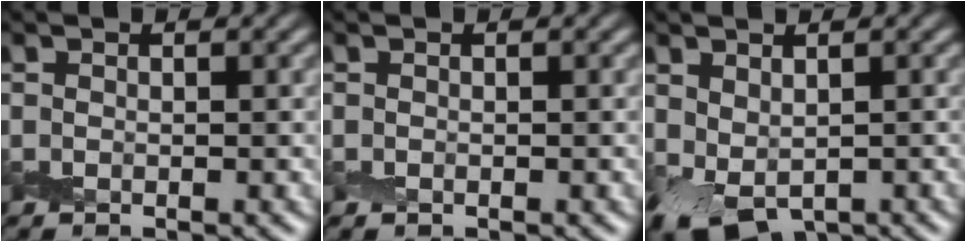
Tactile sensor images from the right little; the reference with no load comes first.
{"total": 0.0}
{"total": 4.4, "force": [-0.9, 2.9, 3.2], "torque": [-0.061, -0.016, -0.003]}